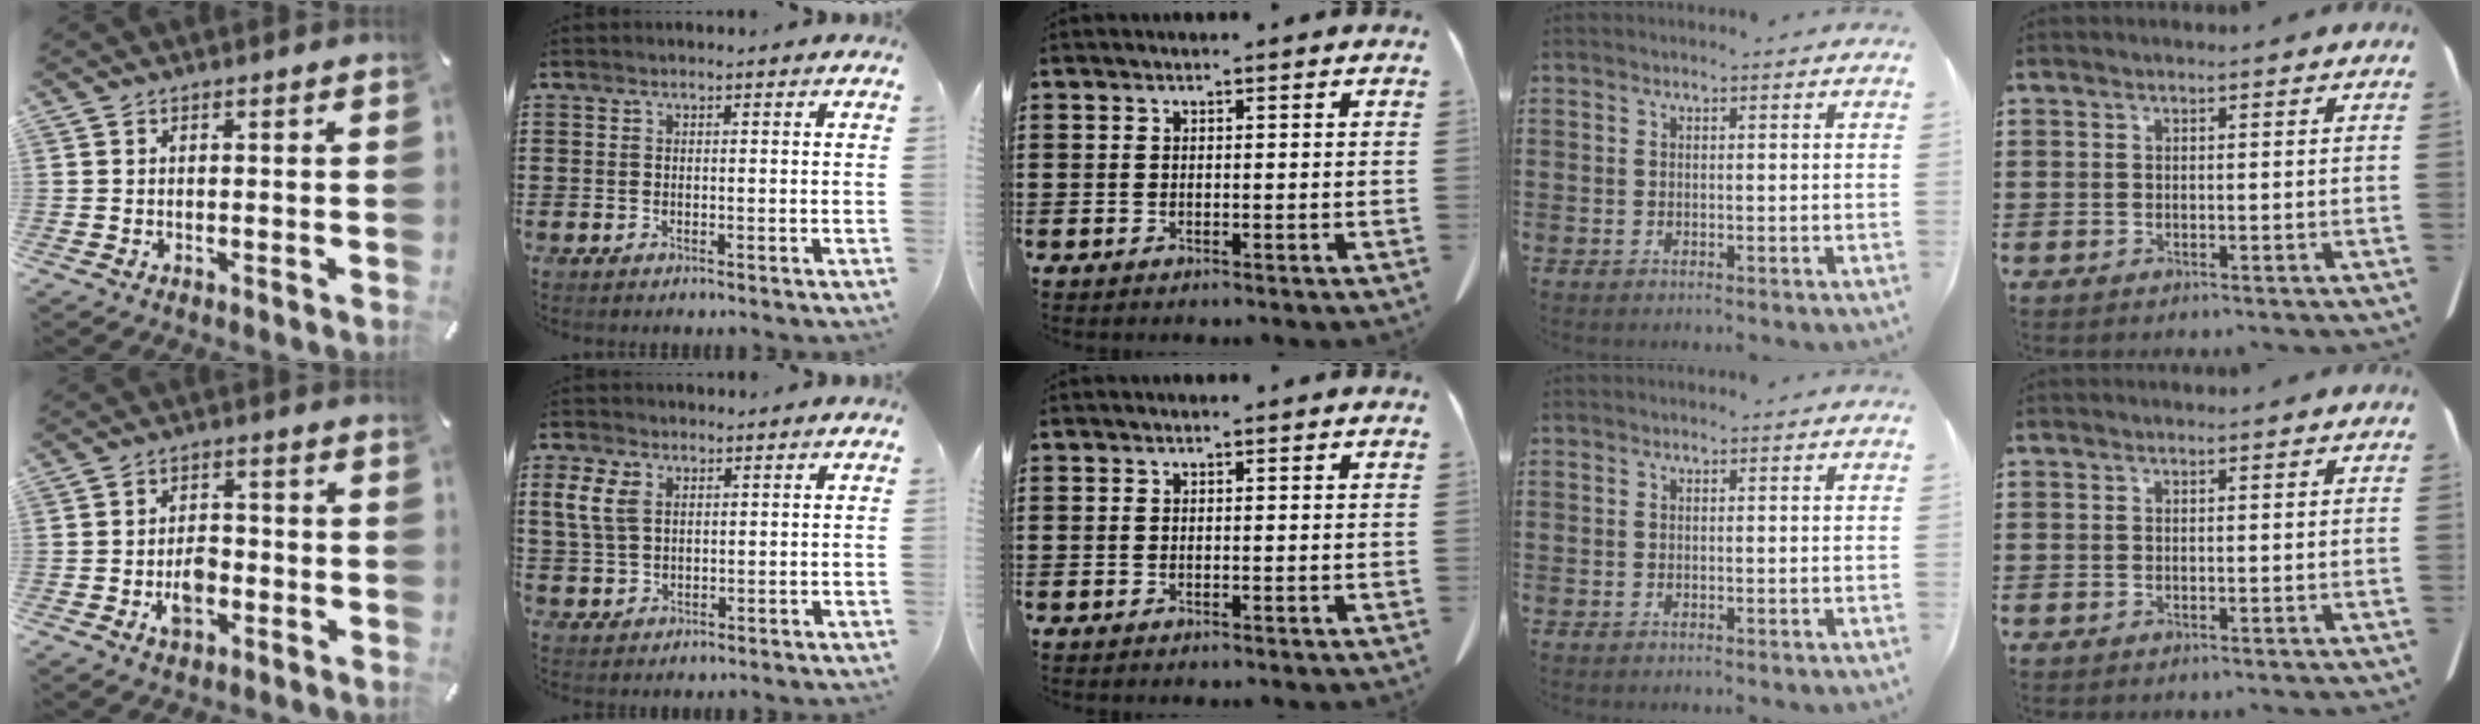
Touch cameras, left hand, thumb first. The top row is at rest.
{"thumb": {"total": 6.3, "force": [-2.3, 4.0, 4.3], "torque": [-0.076, 0.009, -0.043]}, "index": {"total": 4.6, "force": [1.8, 3.1, 2.9], "torque": [-0.076, 0.009, 0.029]}}